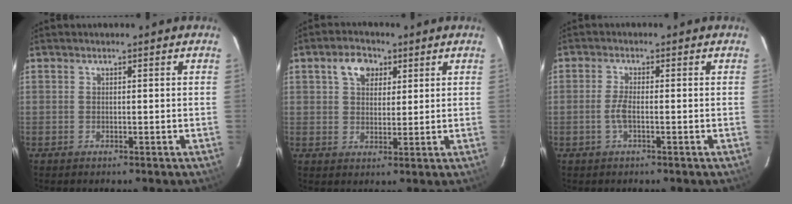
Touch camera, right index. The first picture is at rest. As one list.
[{"total": 5.6, "force": [2.6, 3.9, 3.1], "torque": [-0.050, 0.018, 0.046]}, {"total": 2.6, "force": [-0.9, 0.4, 2.4], "torque": [-0.054, -0.001, -0.018]}]